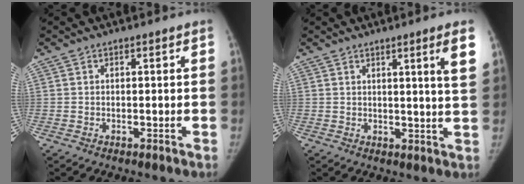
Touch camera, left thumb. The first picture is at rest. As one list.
[{"total": 6.1, "force": [2.9, -0.5, 5.3], "torque": [-0.070, -0.024, 0.040]}]